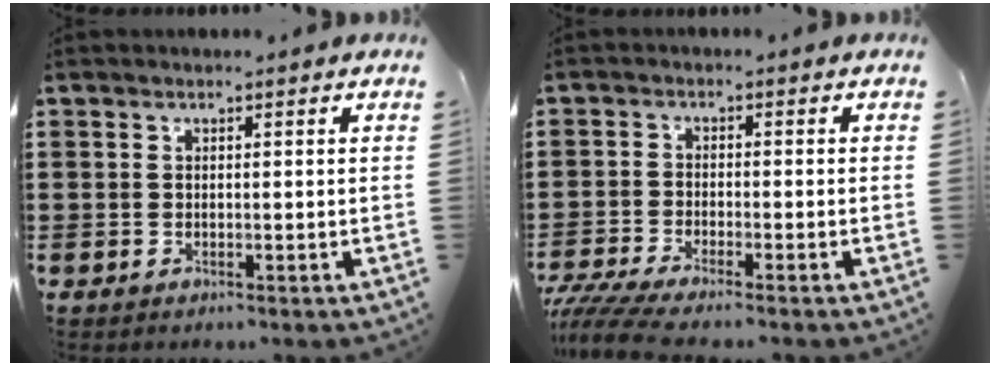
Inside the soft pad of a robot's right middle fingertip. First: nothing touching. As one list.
[{"total": 3.7, "force": [-3.3, 0.0, 1.7], "torque": [-0.050, -0.016, -0.071]}]